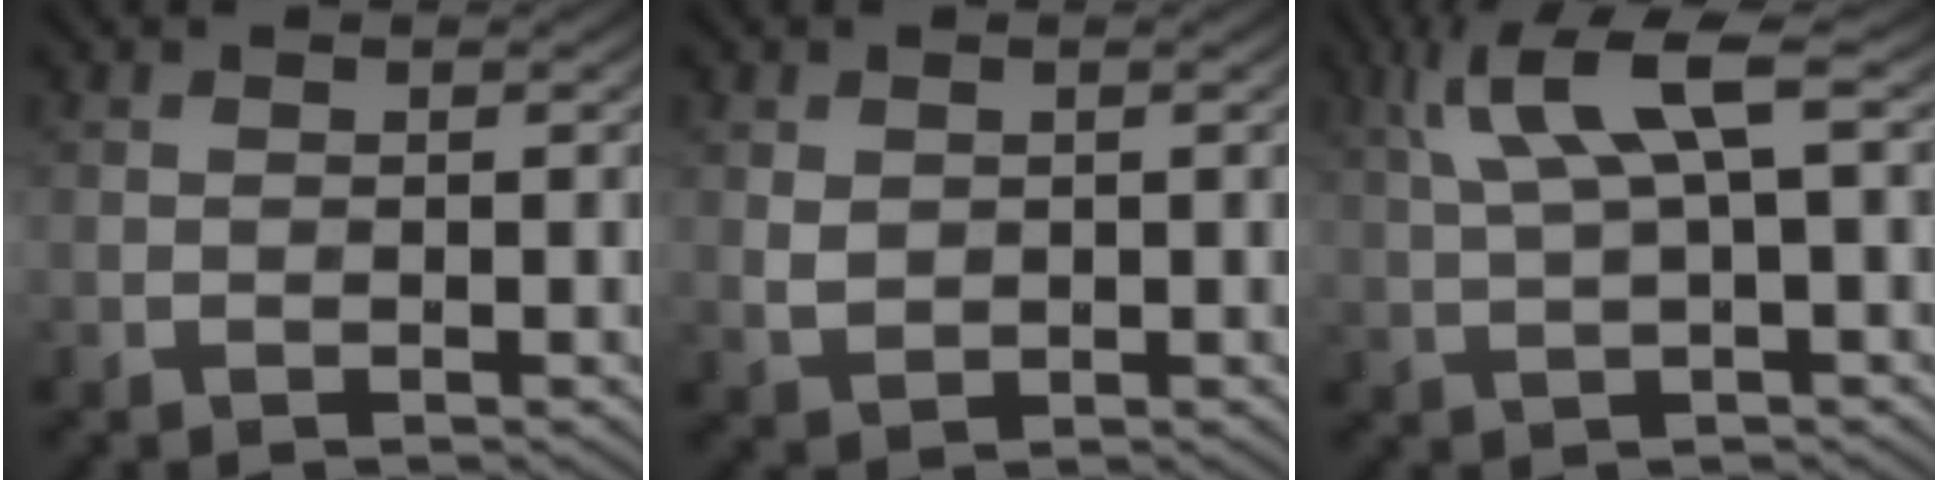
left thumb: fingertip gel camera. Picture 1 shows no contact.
{"total": 1.8, "force": [0.5, 1.5, 0.9], "torque": [-0.024, -0.005, 0.014]}
{"total": 7.5, "force": [2.9, 1.6, 6.7], "torque": [-0.148, 0.022, 0.057]}